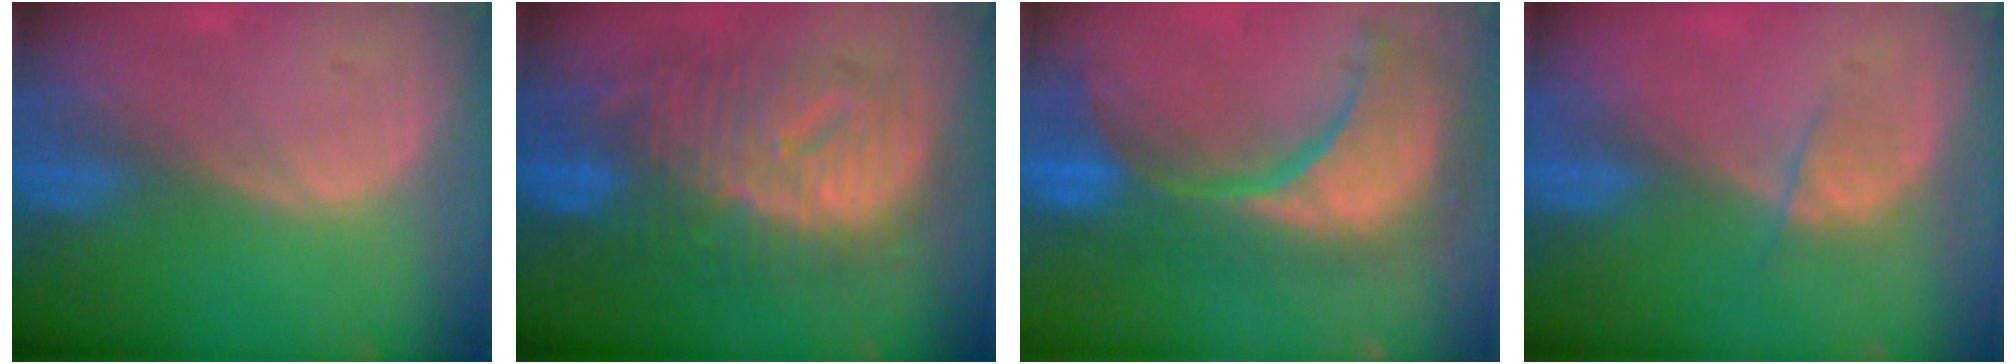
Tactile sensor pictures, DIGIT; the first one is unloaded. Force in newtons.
{"total": 12.5, "press": 12.4, "slide": 1.3}
{"total": 13.6, "press": 11.8, "slide": 6.8}
{"total": 2.5, "press": 2.3, "slide": 0.9}